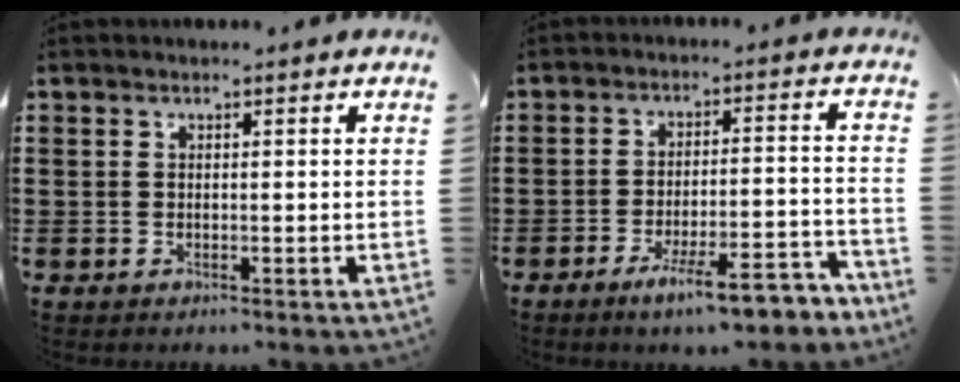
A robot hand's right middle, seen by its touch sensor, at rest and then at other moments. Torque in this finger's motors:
{"motor_torque": [2.14, 0.00, 0.49, 0.10]}